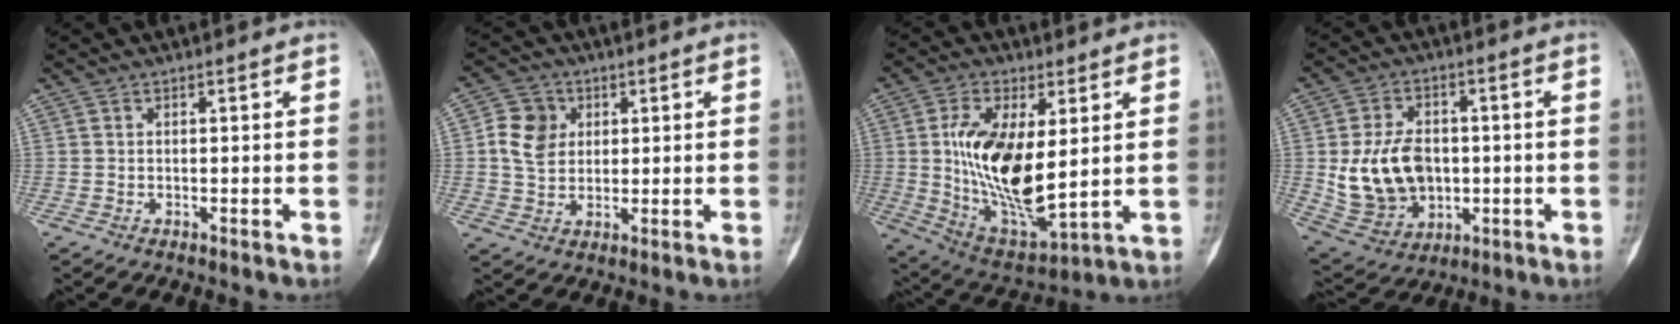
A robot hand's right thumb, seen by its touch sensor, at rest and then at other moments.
{"total": 7.5, "force": [1.6, 6.1, 3.9], "torque": [-0.055, 0.002, 0.029]}
{"total": 18.5, "force": [2.5, 8.3, 16.3], "torque": [-0.289, -0.026, 0.059]}
{"total": 14.4, "force": [-0.3, 10.5, 9.9], "torque": [-0.156, 0.002, 0.014]}